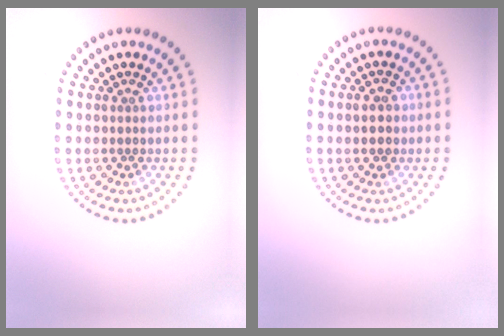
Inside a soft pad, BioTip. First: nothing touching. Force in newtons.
{"total": 1.7, "press": 1.7, "slide": 0.5}